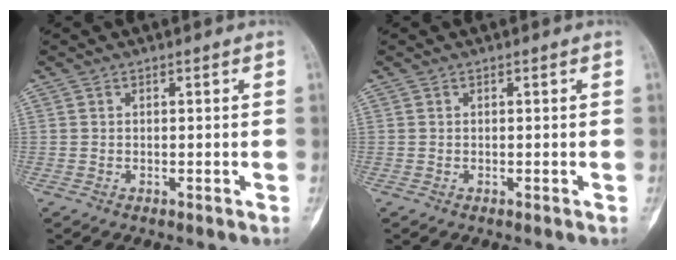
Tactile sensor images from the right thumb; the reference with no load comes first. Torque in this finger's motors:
{"motor_torque": [0.00, 0.00, 0.09, -0.09, 0.00]}